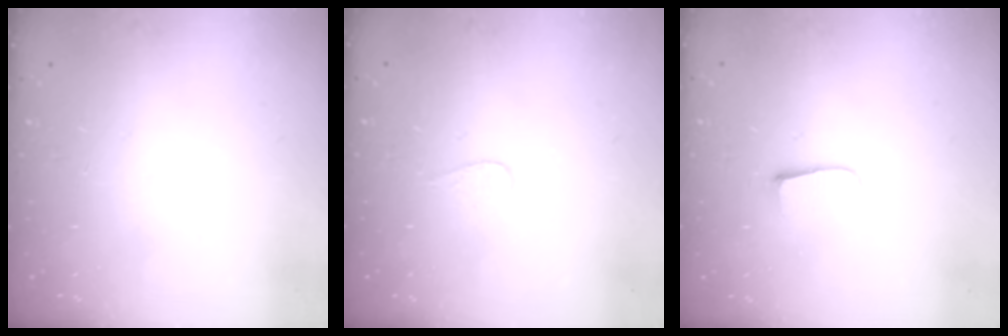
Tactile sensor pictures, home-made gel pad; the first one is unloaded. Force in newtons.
{"total": 3.1, "press": 3.0, "slide": 0.3}
{"total": 5.4, "press": 5.3, "slide": 0.5}